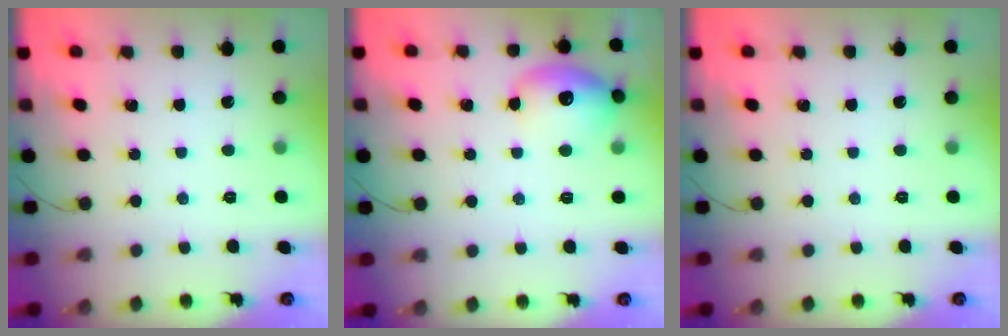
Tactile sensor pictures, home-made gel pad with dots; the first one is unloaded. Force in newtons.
{"total": 11.6, "press": 11.4, "slide": 2.0}
{"total": 0.0}